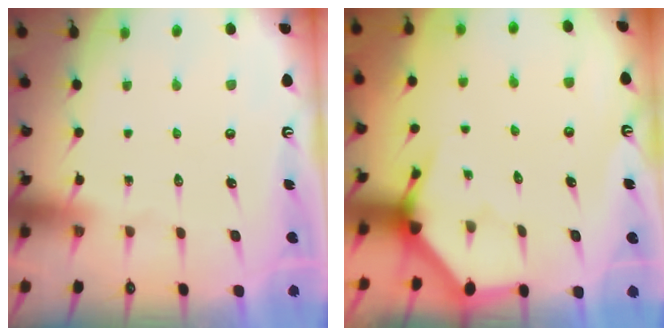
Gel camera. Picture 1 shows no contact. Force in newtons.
{"total": 3.5, "press": 3.5, "slide": 0.2}